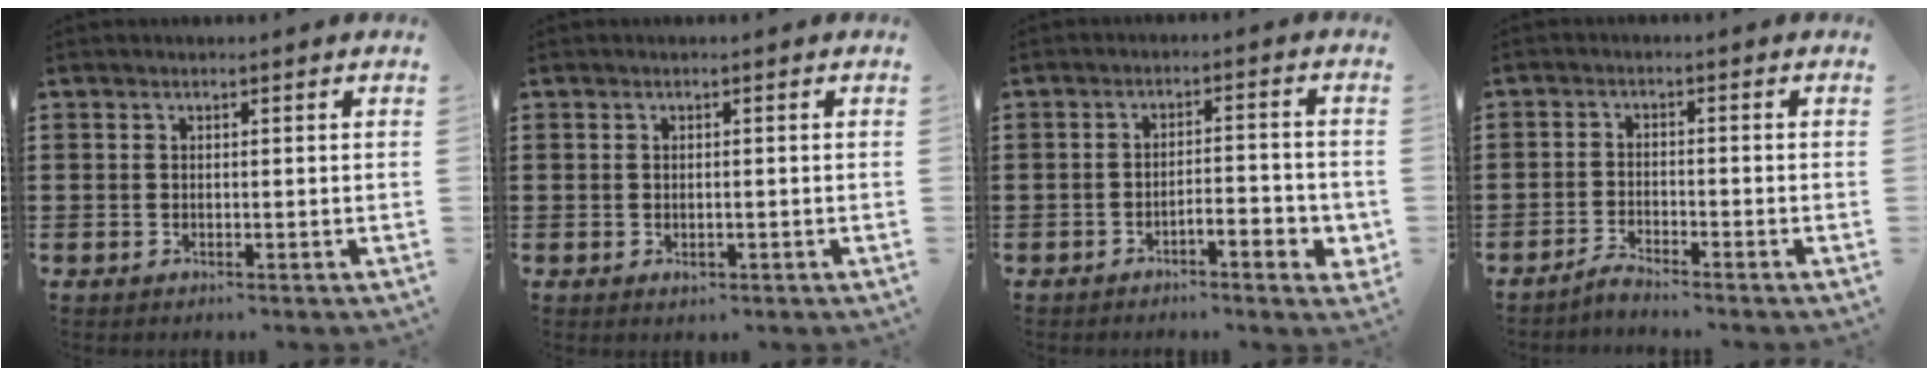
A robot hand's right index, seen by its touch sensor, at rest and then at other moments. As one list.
[{"total": 0.8, "force": [-0.3, 0.4, 0.7], "torque": [-0.013, -0.003, -0.004]}, {"total": 3.7, "force": [-2.4, 0.7, 2.7], "torque": [-0.044, 0.004, -0.045]}, {"total": 2.3, "force": [-2.3, 0.0, 0.2], "torque": [-0.009, 0.004, -0.046]}]